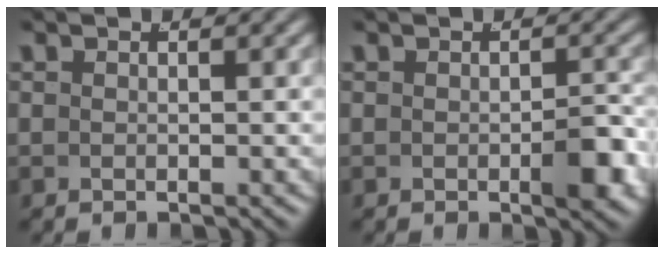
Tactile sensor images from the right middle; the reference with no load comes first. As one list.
[{"total": 2.5, "force": [-0.8, 0.9, 2.2], "torque": [-0.033, -0.006, -0.015]}]